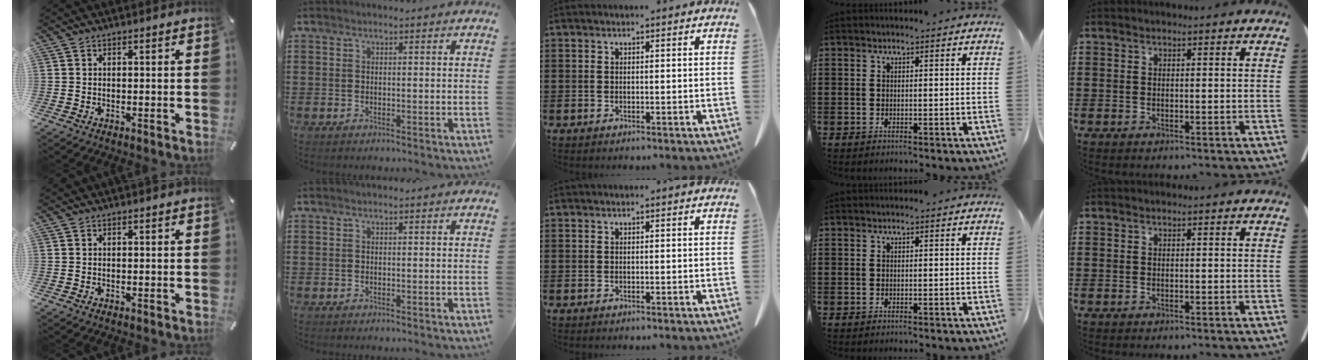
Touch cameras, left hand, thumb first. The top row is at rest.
{}